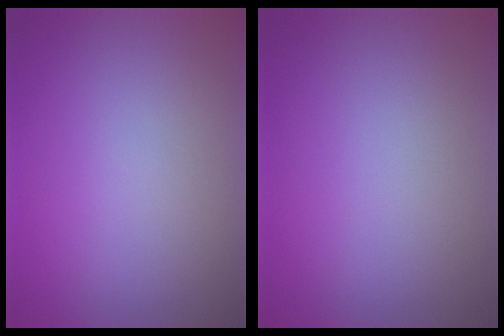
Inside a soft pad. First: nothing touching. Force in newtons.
{"total": 0.0}